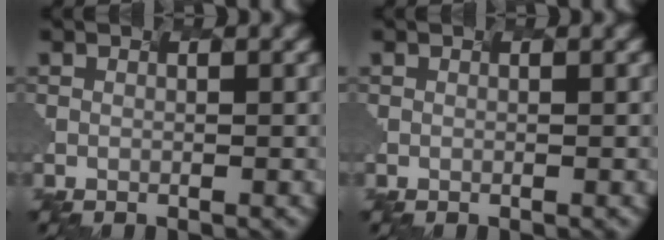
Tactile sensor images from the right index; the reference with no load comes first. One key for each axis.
{"total": 0.0}